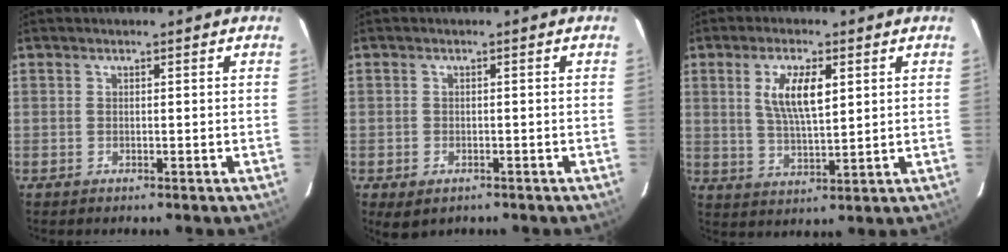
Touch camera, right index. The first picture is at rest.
{"total": 5.1, "force": [-3.4, 3.2, 2.0], "torque": [-0.048, -0.008, -0.046]}
{"total": 7.9, "force": [2.5, 2.6, 7.0], "torque": [-0.132, 0.001, 0.050]}